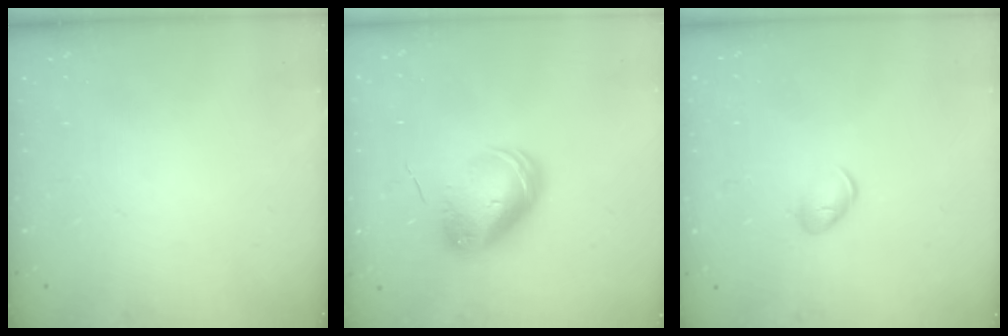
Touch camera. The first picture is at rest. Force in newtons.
{"total": 10.3, "press": 10.2, "slide": 1.5}
{"total": 5.5, "press": 5.4, "slide": 1.0}